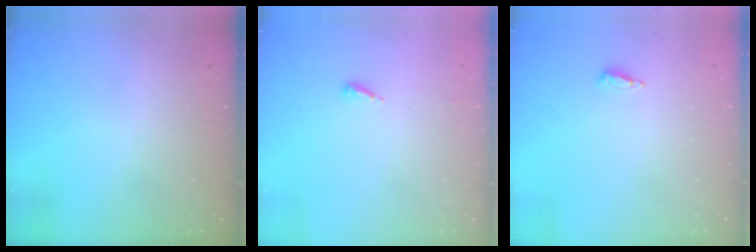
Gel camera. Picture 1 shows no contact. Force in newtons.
{"total": 2.8, "press": 2.8, "slide": 0.2}
{"total": 4.6, "press": 4.4, "slide": 1.1}